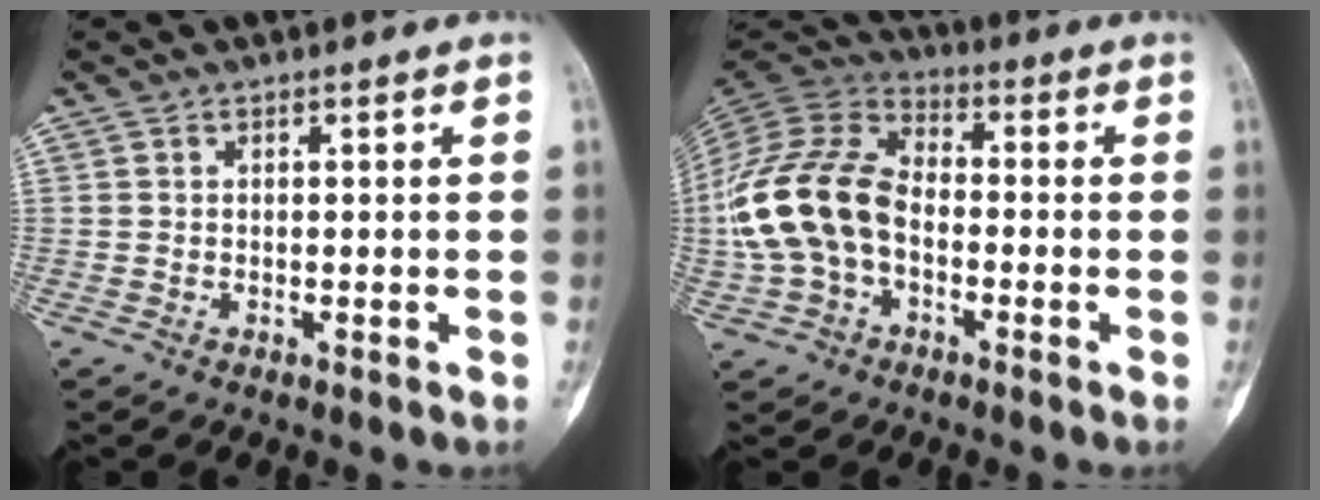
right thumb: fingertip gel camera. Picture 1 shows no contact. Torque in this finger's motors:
{"motor_torque": [-0.14, 1.63, 1.88, -0.57, 0.21]}